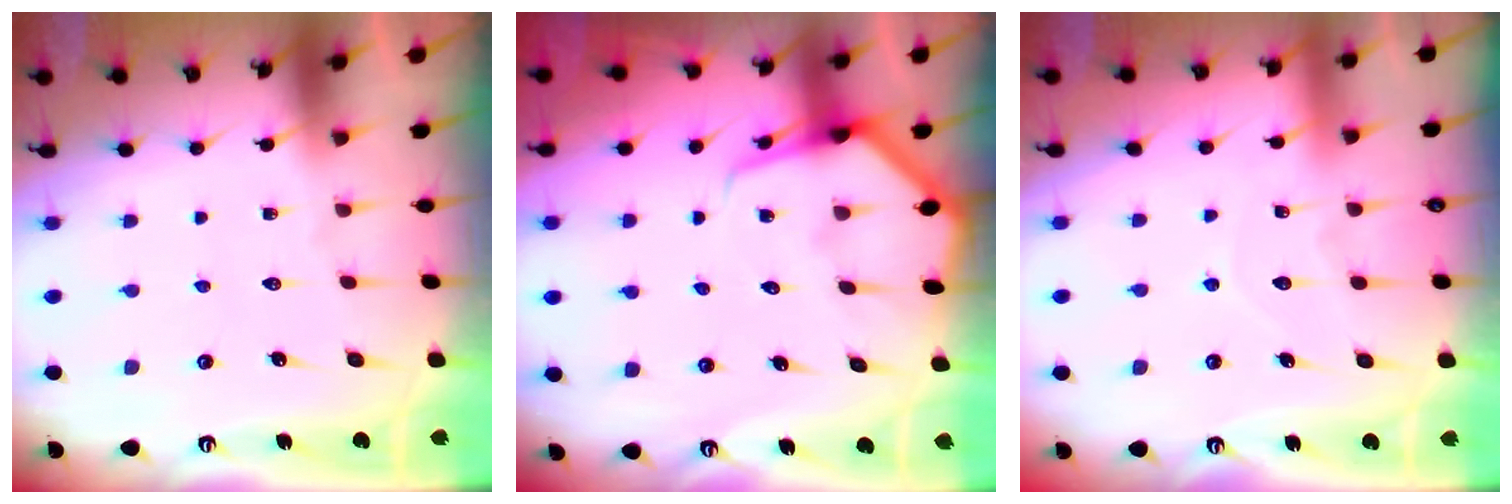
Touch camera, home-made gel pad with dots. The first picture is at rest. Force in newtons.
{"total": 5.7, "press": 5.6, "slide": 0.6}
{"total": 5.5, "press": 5.5, "slide": 0.4}